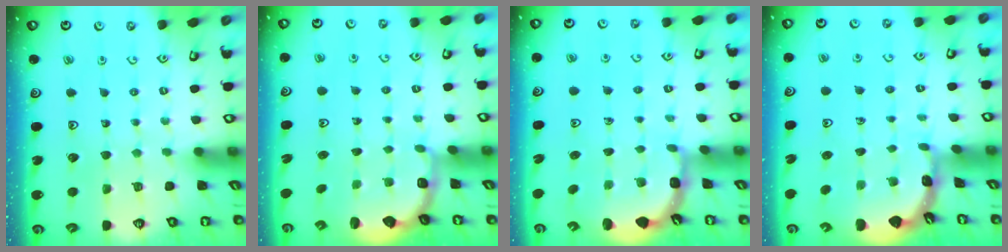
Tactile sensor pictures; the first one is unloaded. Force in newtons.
{"total": 2.8, "press": 2.2, "slide": 1.8}
{"total": 2.0, "press": 1.8, "slide": 0.9}
{"total": 1.6, "press": 1.6, "slide": 0.1}